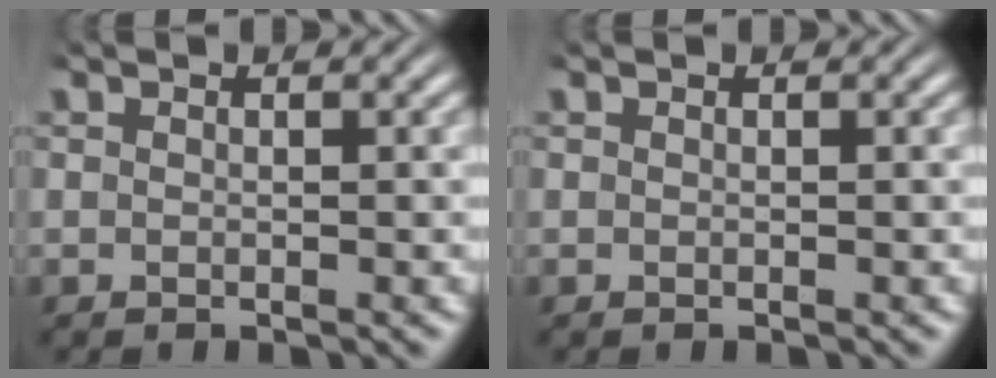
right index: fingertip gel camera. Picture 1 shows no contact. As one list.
[{"total": 0.0}]